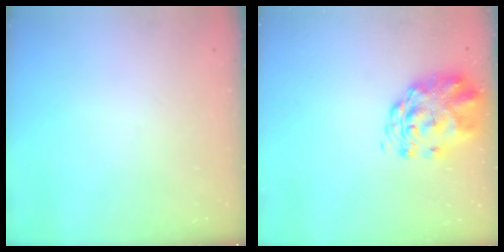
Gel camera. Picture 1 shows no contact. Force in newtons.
{"total": 2.8, "press": 2.6, "slide": 1.1}